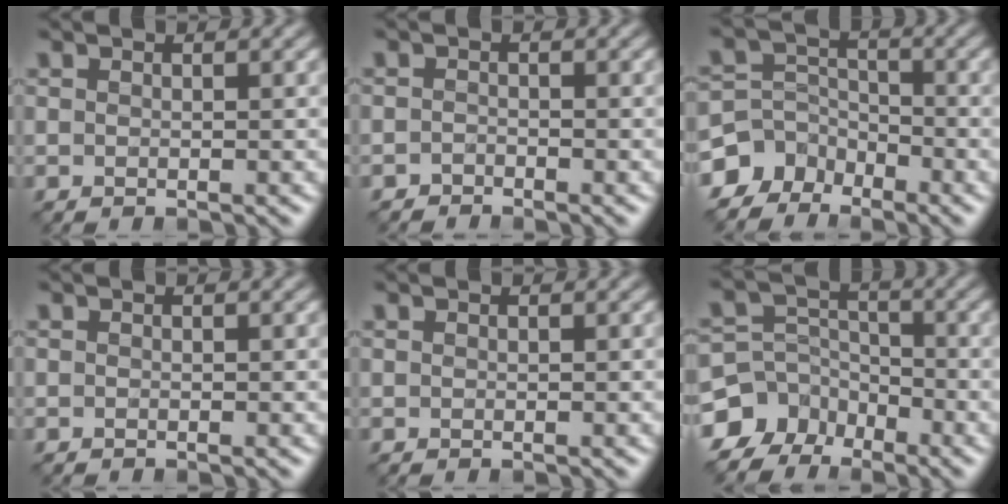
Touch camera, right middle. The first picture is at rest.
{"total": 0.9, "force": [-0.9, 0.1, -0.1], "torque": [0.005, 0.000, -0.019]}
{"total": 5.0, "force": [-3.9, 3.1, 0.5], "torque": [0.013, 0.006, -0.081]}
{"total": 0.0}
{"total": 0.0}
{"total": 7.9, "force": [-5.4, 5.6, 1.3], "torque": [-0.012, -0.010, -0.113]}